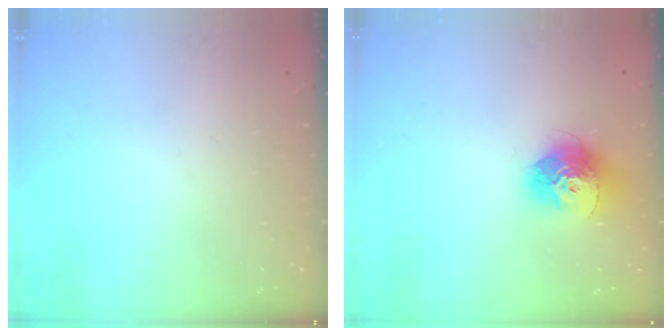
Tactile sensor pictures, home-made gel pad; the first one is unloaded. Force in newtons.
{"total": 14.4, "press": 14.3, "slide": 1.3}